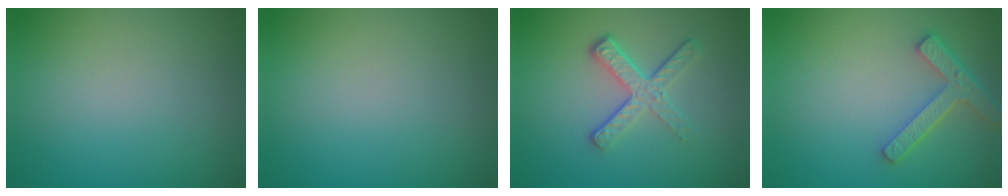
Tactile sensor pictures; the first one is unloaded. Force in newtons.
{"total": 0.0}
{"total": 4.1, "press": 2.7, "slide": 3.1}
{"total": 3.7, "press": 3.0, "slide": 2.1}